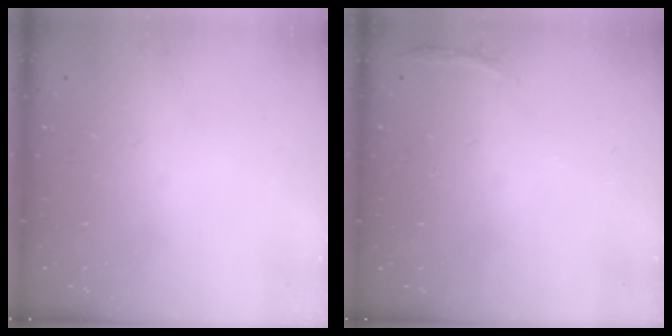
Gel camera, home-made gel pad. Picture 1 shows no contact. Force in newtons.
{"total": 3.0, "press": 1.9, "slide": 2.3}